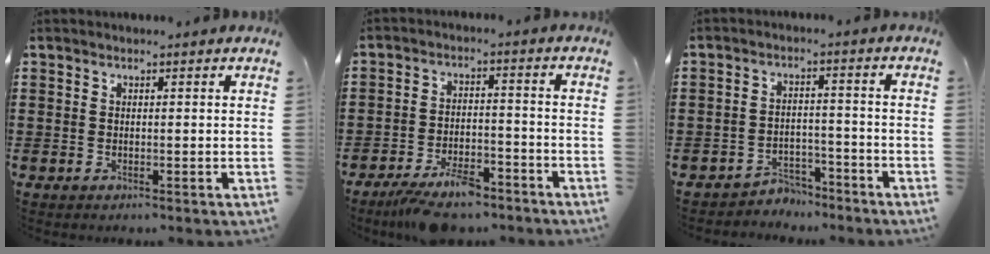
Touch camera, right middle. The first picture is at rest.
{"total": 7.0, "force": [-5.9, 1.9, 3.4], "torque": [-0.068, 0.005, -0.111]}
{"total": 3.9, "force": [-3.8, 0.9, 0.2], "torque": [-0.011, 0.005, -0.080]}